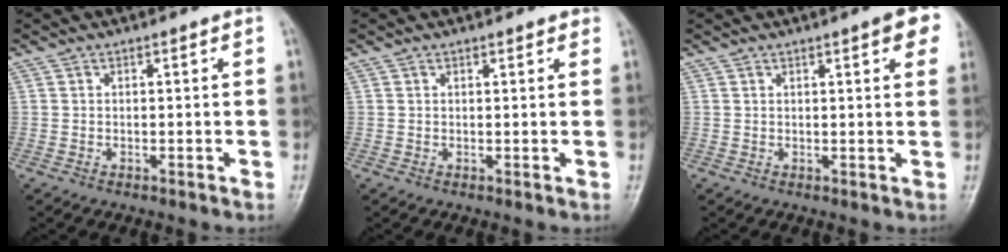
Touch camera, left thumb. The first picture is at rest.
{"total": 1.1, "force": [0.9, 0.4, 0.6], "torque": [-0.007, -0.002, 0.009]}
{"total": 5.5, "force": [2.7, 1.2, 4.6], "torque": [-0.043, -0.002, 0.026]}